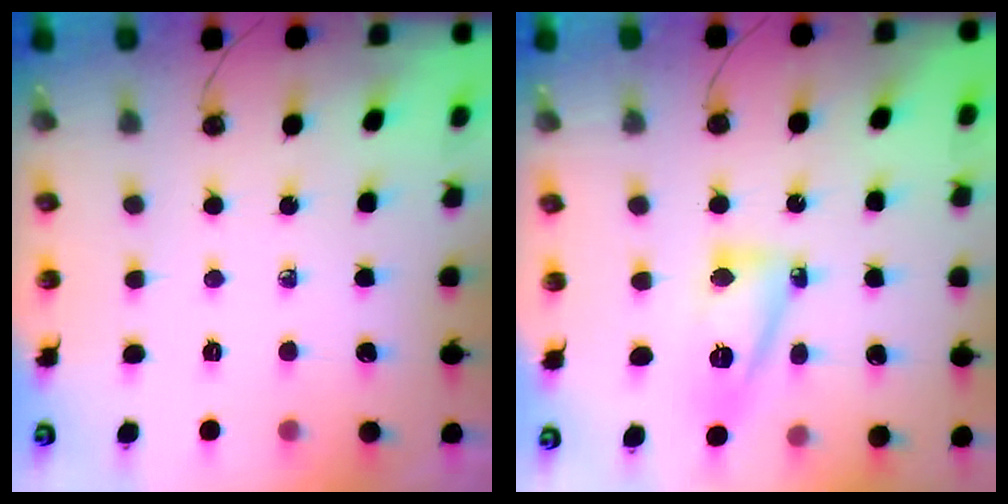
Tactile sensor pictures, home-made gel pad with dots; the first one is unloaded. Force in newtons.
{"total": 12.4, "press": 12.3, "slide": 1.2}